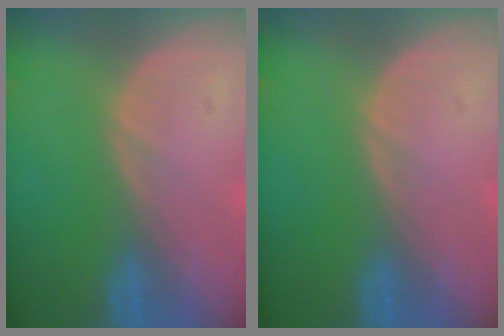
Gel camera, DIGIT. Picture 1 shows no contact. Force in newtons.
{"total": 0.0}